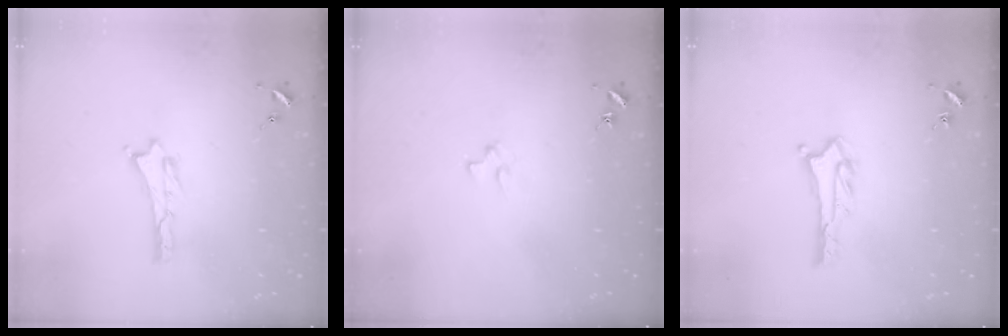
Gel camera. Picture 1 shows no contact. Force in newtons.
{"total": 1.9, "press": 1.9, "slide": 0.2}
{"total": 2.7, "press": 2.7, "slide": 0.2}